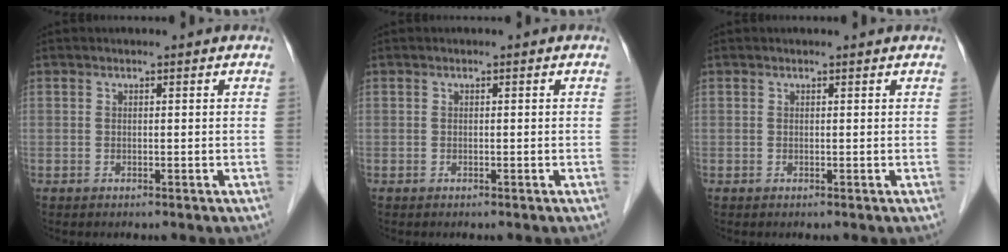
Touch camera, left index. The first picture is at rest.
{"total": 0.0}
{"total": 1.2, "force": [1.2, 0.1, 0.3], "torque": [-0.009, 0.006, 0.010]}